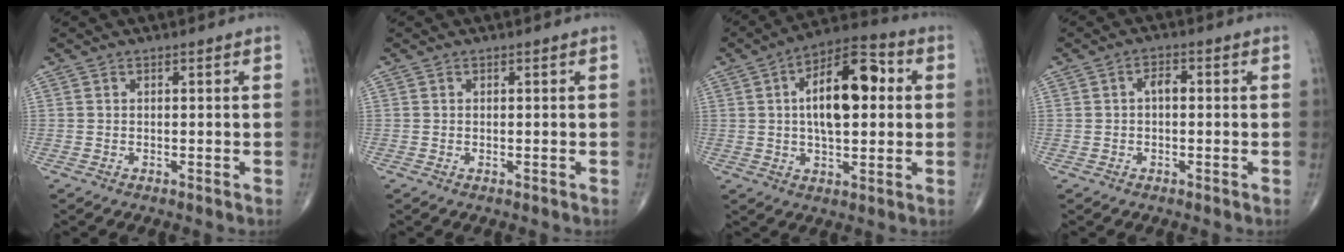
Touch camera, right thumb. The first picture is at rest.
{"total": 0.0}
{"total": 15.6, "force": [2.4, 7.4, 13.6], "torque": [-0.200, 0.019, 0.030]}
{"total": 2.5, "force": [0.1, 1.5, 2.0], "torque": [-0.029, 0.009, -0.004]}